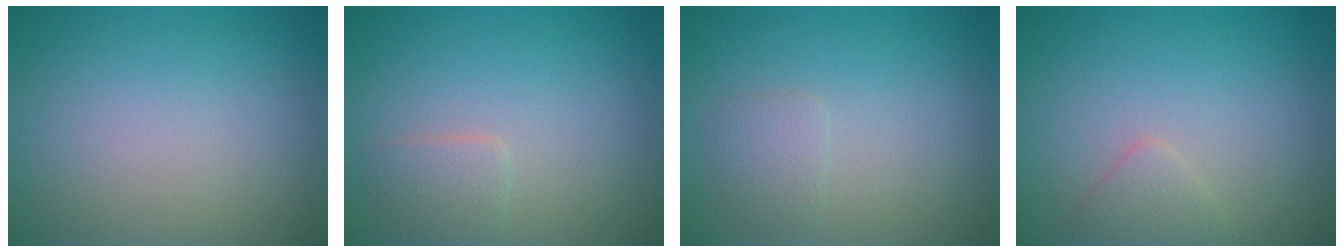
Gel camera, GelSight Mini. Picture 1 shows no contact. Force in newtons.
{"total": 1.6, "press": 1.5, "slide": 0.2}
{"total": 1.3, "press": 1.3, "slide": 0.1}
{"total": 1.4, "press": 1.4, "slide": 0.1}